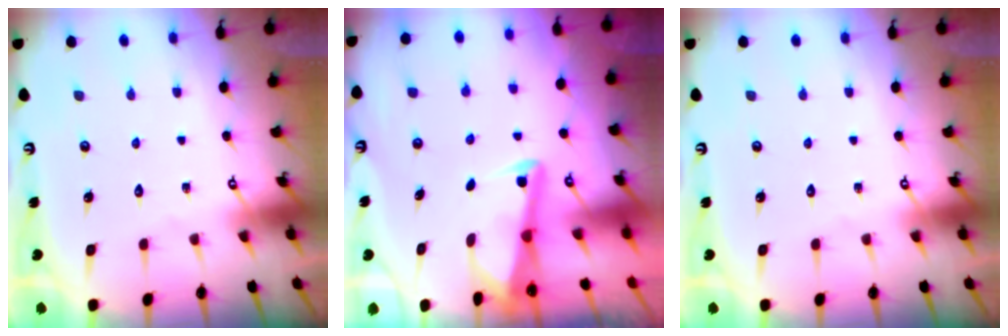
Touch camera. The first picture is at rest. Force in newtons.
{"total": 2.8, "press": 2.8, "slide": 0.4}
{"total": 0.0}